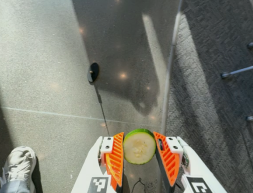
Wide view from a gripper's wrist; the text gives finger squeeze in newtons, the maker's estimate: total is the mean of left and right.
{"total": 11.0, "left": 11.6, "right": 10.4}